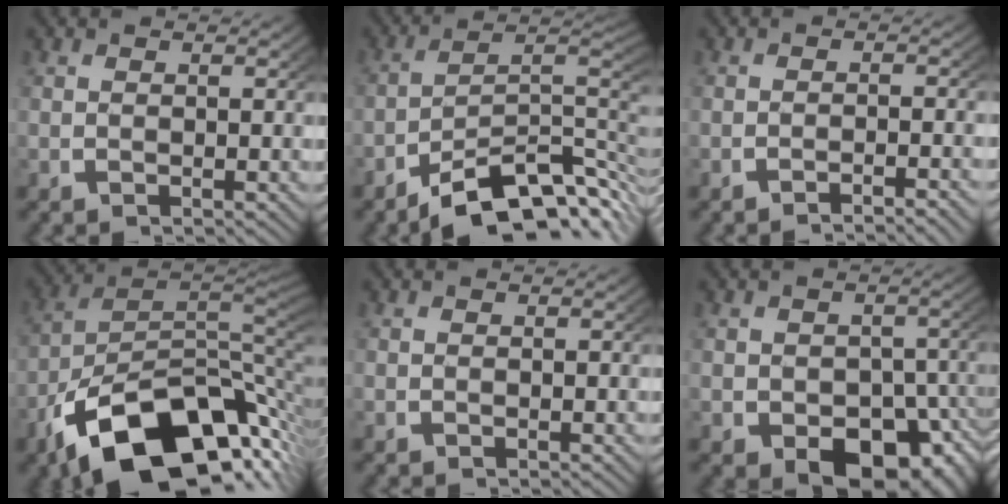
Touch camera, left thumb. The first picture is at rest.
{"total": 13.2, "force": [-5.4, 7.6, 9.3], "torque": [-0.143, -0.034, -0.072]}
{"total": 2.2, "force": [-1.9, 0.1, 1.2], "torque": [-0.017, 0.005, -0.032]}
{"total": 21.0, "force": [-8.1, 12.6, 14.7], "torque": [-0.255, -0.066, -0.098]}
{"total": 0.0}
{"total": 8.6, "force": [-3.1, 5.7, 5.7], "torque": [-0.090, -0.050, -0.022]}